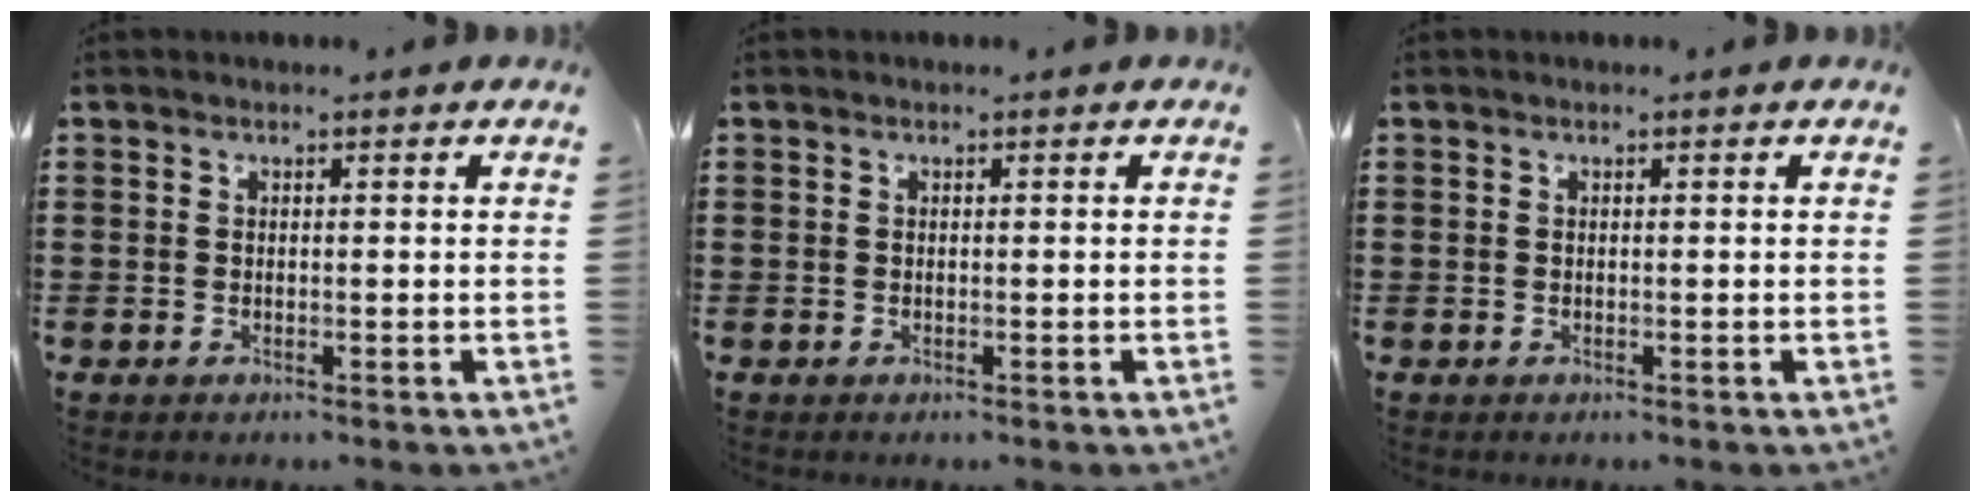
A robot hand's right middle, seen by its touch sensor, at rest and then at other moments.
{"total": 0.0}
{"total": 0.0}